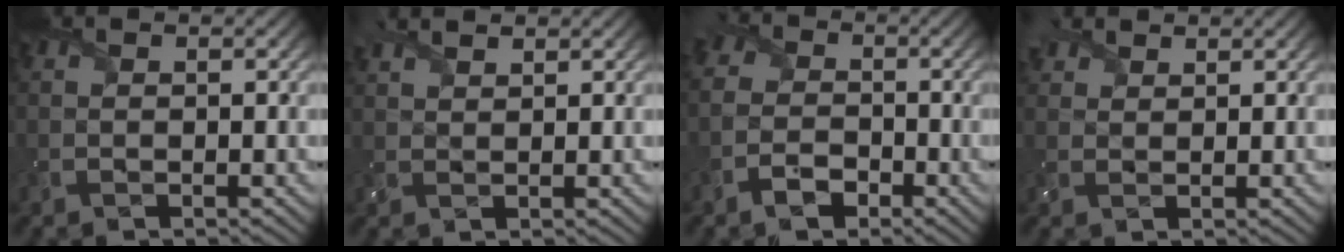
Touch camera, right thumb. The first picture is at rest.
{"total": 3.0, "force": [2.4, 0.9, 1.6], "torque": [-0.041, 0.009, 0.048]}
{"total": 4.6, "force": [-2.3, 3.4, 2.1], "torque": [-0.039, -0.006, -0.058]}
{"total": 2.8, "force": [2.3, 1.3, 0.8], "torque": [-0.020, 0.010, 0.045]}